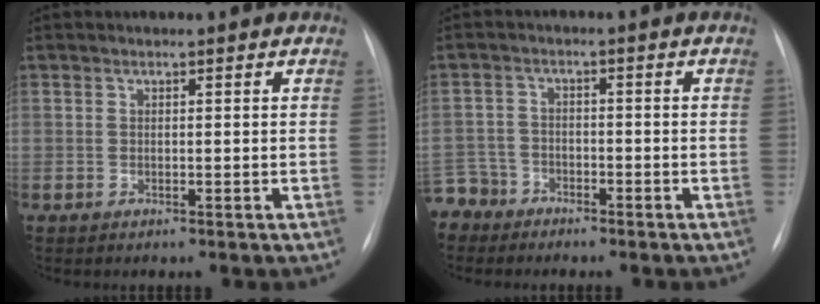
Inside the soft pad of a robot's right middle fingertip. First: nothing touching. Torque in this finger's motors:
{"motor_torque": [1.09, -1.05, 0.30, -0.01]}